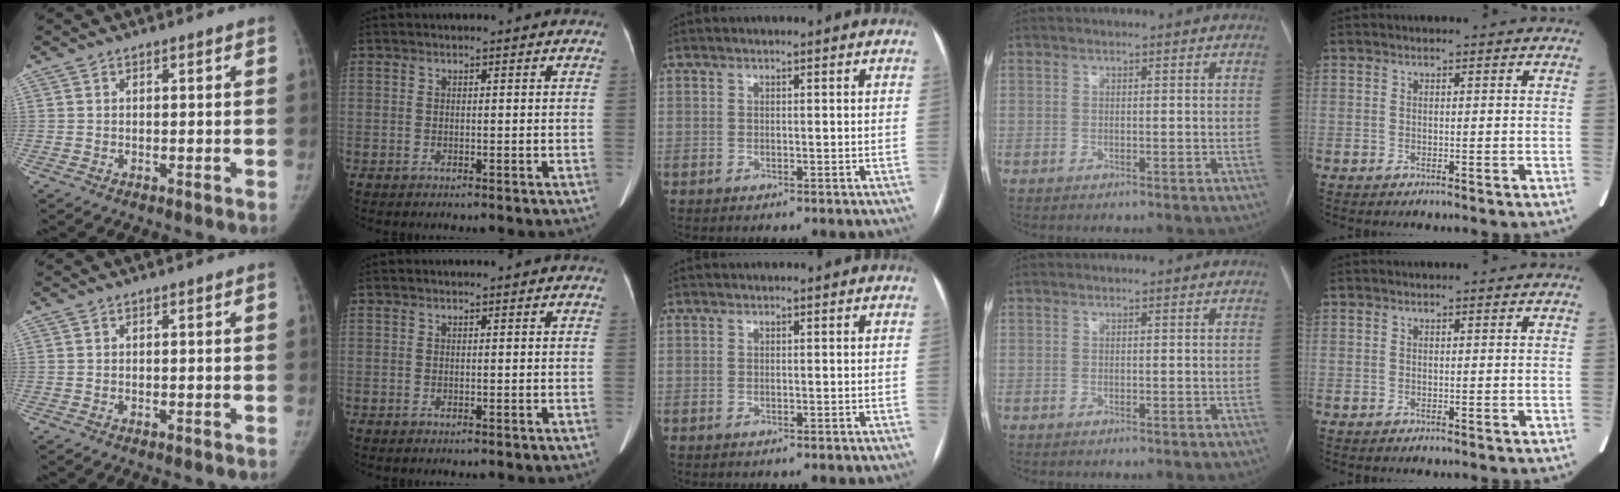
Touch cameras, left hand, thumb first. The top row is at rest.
{}